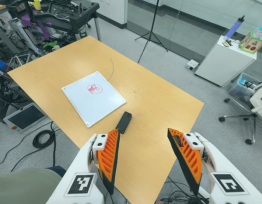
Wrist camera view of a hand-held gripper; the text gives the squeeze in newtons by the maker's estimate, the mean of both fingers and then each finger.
{"total": 0.0}